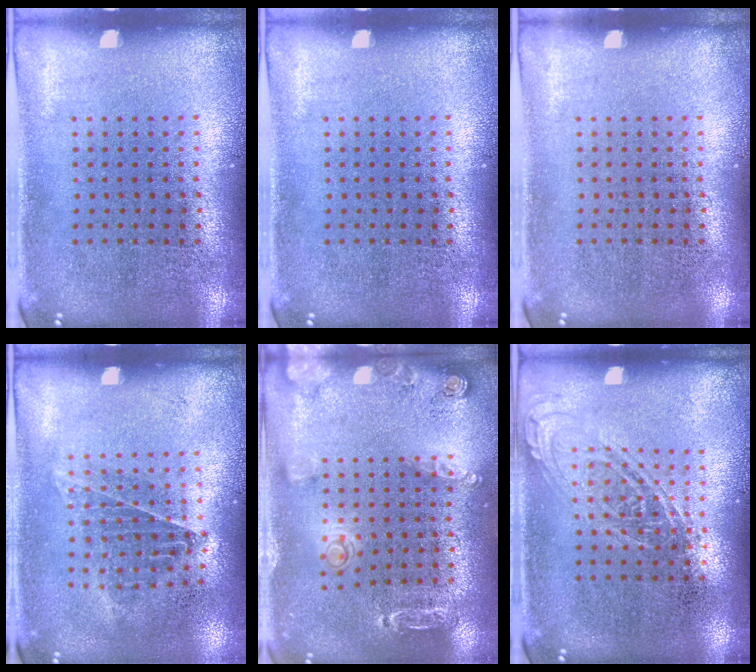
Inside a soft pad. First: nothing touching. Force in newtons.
{"total": 0.0}
{"total": 0.0}
{"total": 0.9, "press": 0.9, "slide": 0.3}
{"total": 1.5, "press": 1.5, "slide": 0.1}
{"total": 1.1, "press": 1.1, "slide": 0.1}